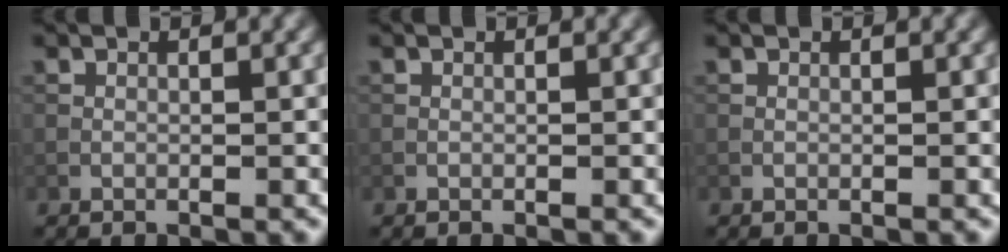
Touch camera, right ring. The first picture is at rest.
{"total": 0.0}
{"total": 0.0}